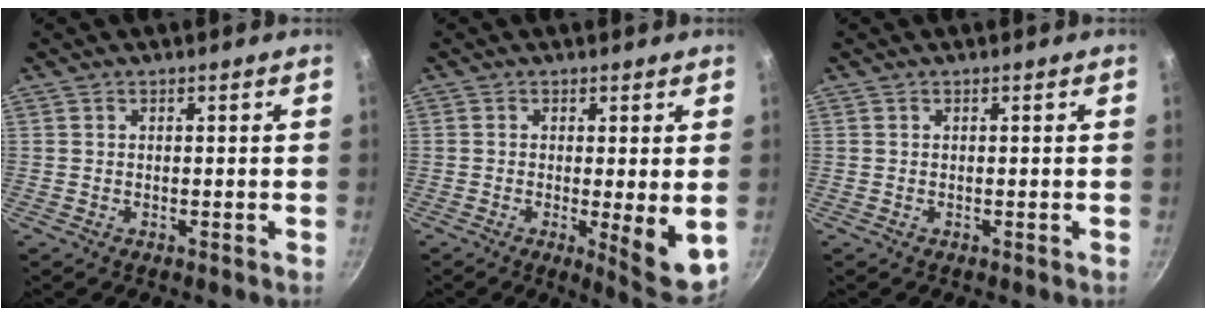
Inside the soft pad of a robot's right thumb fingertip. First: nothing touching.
{"total": 7.8, "force": [-0.6, 1.8, 7.6], "torque": [-0.101, -0.021, -0.004]}
{"total": 0.0}